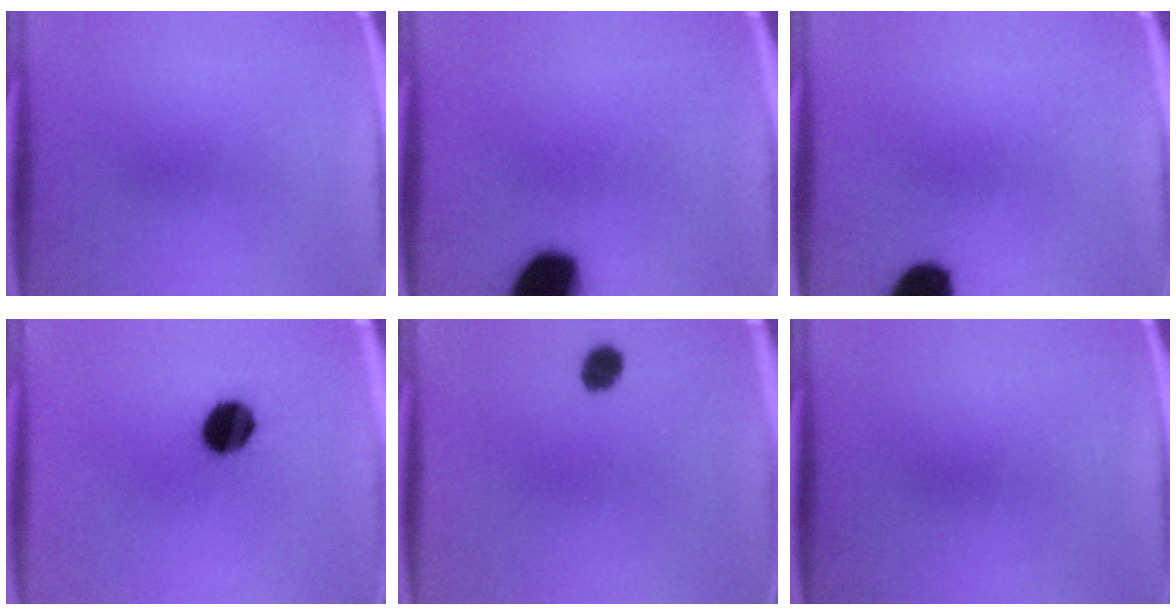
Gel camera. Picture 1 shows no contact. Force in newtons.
{"total": 14.9}
{"total": 8.9}
{"total": 9.6}
{"total": 3.4}
{"total": 0.0}